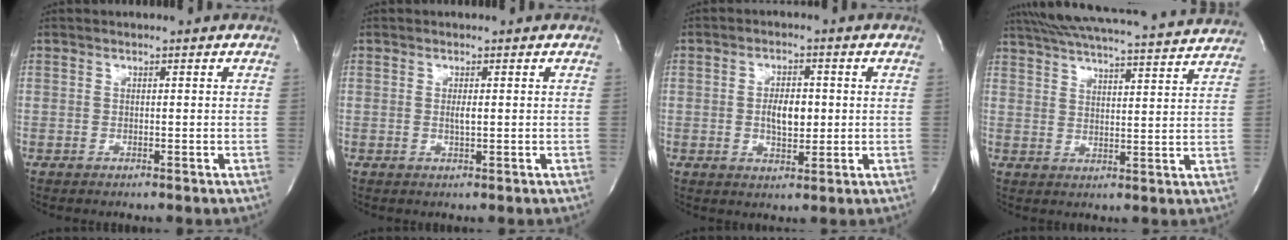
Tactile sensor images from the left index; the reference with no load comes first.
{"total": 1.1, "force": [0.0, 0.1, 1.1], "torque": [-0.025, -0.004, 0.000]}
{"total": 4.9, "force": [-0.1, 2.3, 4.3], "torque": [-0.075, -0.002, 0.001]}
{"total": 22.3, "force": [20.7, 0.6, 8.3], "torque": [-0.145, -0.003, 0.274]}